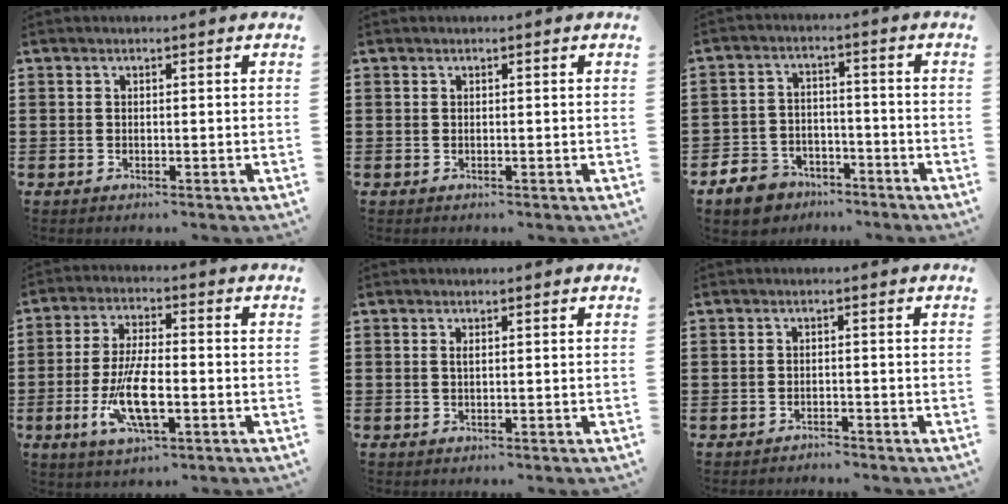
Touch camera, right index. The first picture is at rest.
{"total": 0.0}
{"total": 5.9, "force": [-5.2, 2.5, 1.2], "torque": [-0.042, 0.019, -0.107]}
{"total": 9.9, "force": [-2.8, 3.1, 9.0], "torque": [-0.194, -0.021, -0.050]}
{"total": 0.6, "force": [0.2, 0.1, 0.6], "torque": [-0.013, 0.000, 0.004]}
{"total": 1.3, "force": [-1.3, 0.1, -0.1], "torque": [-0.002, 0.003, -0.028]}